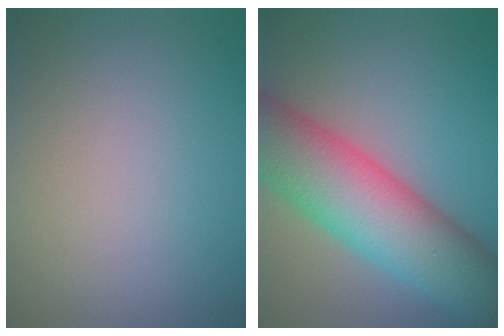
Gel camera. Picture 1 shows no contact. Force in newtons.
{"total": 11.4, "press": 11.4, "slide": 0.4}